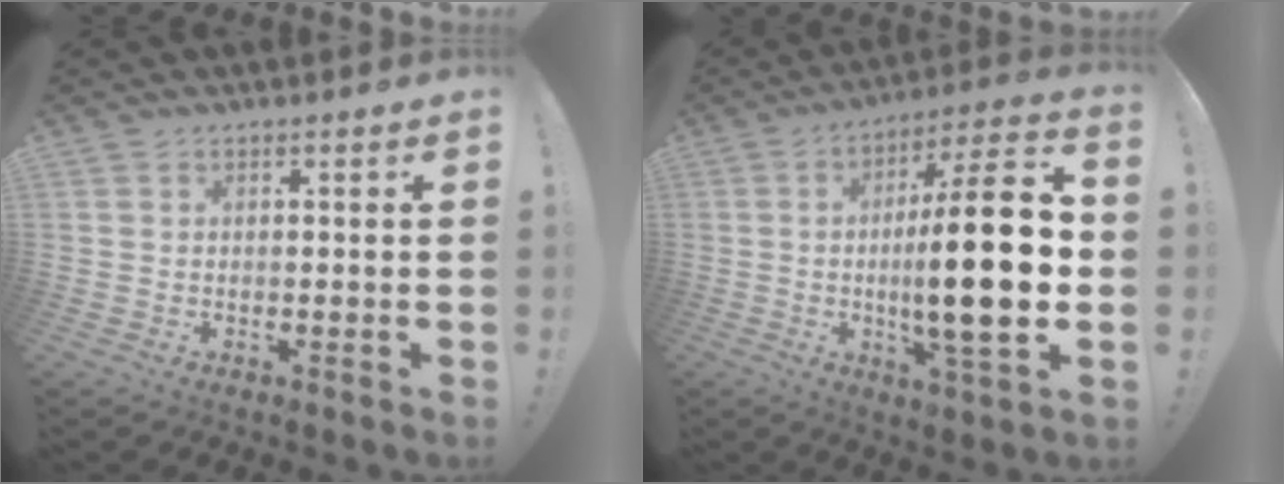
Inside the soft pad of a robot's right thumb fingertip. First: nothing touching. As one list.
[{"total": 22.7, "force": [-1.2, 4.1, 22.3], "torque": [-0.373, -0.005, -0.027]}]